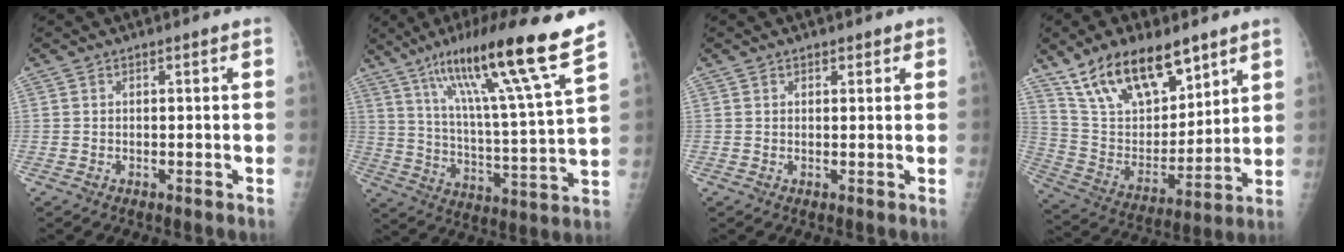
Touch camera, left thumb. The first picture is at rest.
{"total": 21.2, "force": [13.9, 0.5, 15.9], "torque": [-0.240, -0.055, 0.227]}
{"total": 1.6, "force": [1.1, 1.1, 0.4], "torque": [0.012, -0.005, 0.011]}
{"total": 19.7, "force": [13.2, 9.0, 11.6], "torque": [-0.162, -0.054, 0.249]}